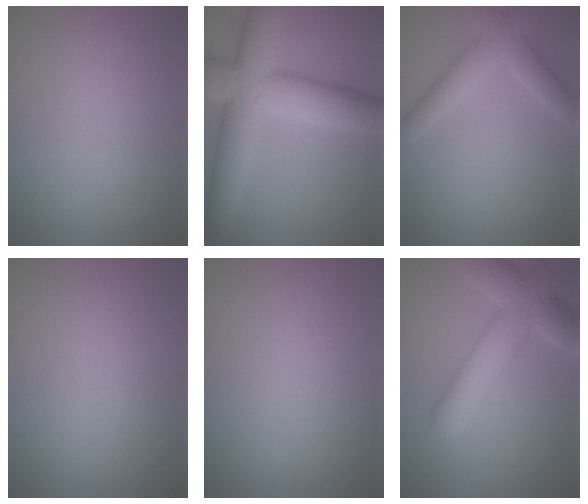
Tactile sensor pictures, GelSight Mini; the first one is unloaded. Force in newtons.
{"total": 11.4, "press": 11.4, "slide": 0.1}
{"total": 4.2, "press": 4.2, "slide": 0.3}
{"total": 0.0}
{"total": 0.0}
{"total": 8.2, "press": 8.1, "slide": 0.7}